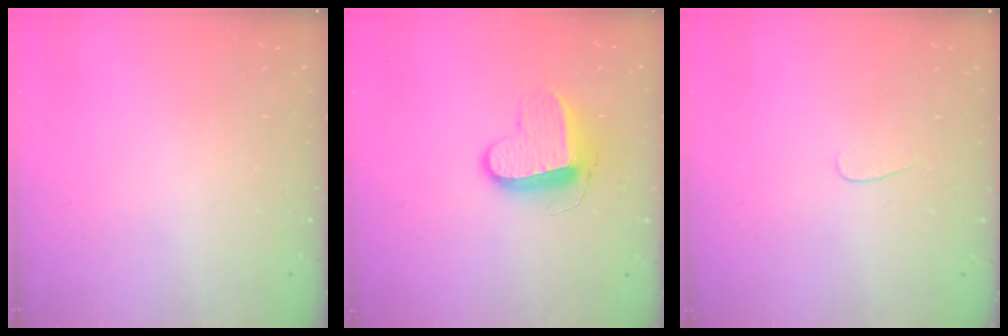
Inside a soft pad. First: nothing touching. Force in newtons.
{"total": 10.3, "press": 10.3, "slide": 0.4}
{"total": 2.8, "press": 2.8, "slide": 0.3}